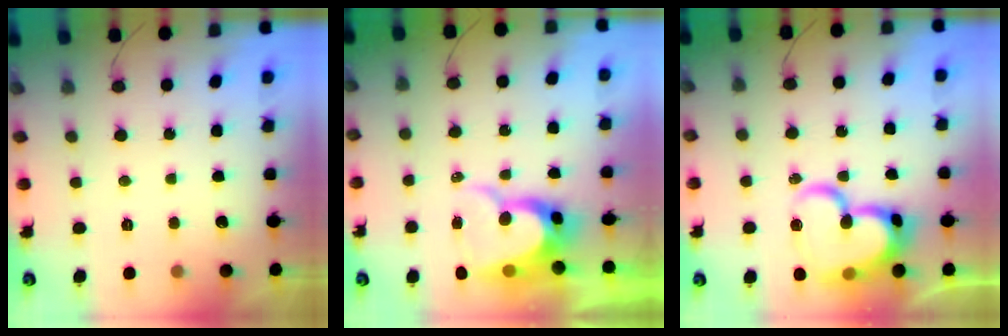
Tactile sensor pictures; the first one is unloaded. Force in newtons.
{"total": 11.1, "press": 11.1, "slide": 0.8}
{"total": 21.8, "press": 21.7, "slide": 2.5}